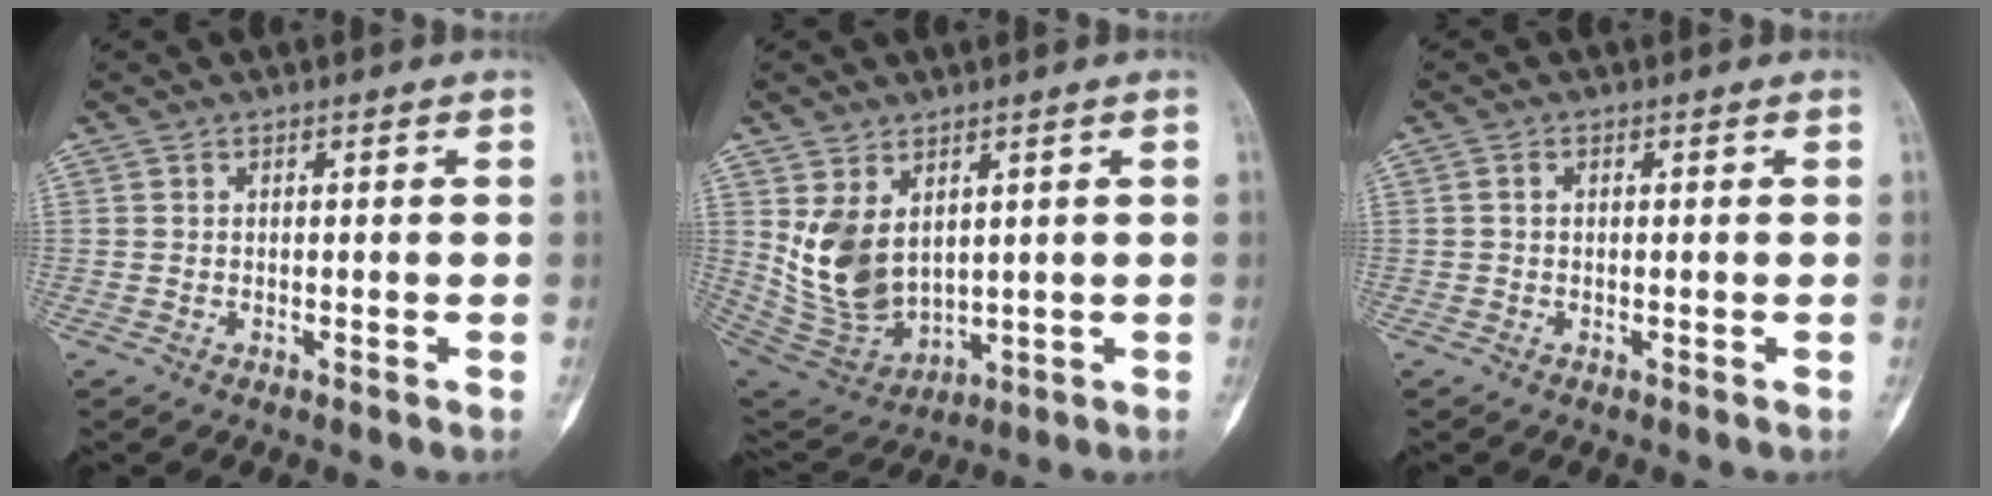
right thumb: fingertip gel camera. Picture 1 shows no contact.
{"total": 11.5, "force": [3.2, 7.6, 8.1], "torque": [-0.138, -0.025, 0.091]}
{"total": 0.7, "force": [0.1, 0.5, 0.5], "torque": [-0.010, 0.001, 0.000]}